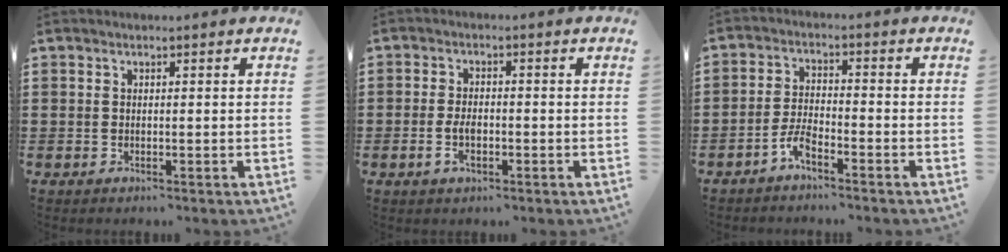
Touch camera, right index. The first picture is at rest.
{"total": 3.3, "force": [-0.9, 1.5, 2.7], "torque": [-0.061, -0.003, -0.017]}
{"total": 3.7, "force": [-2.9, 0.7, 2.3], "torque": [-0.057, 0.001, -0.058]}